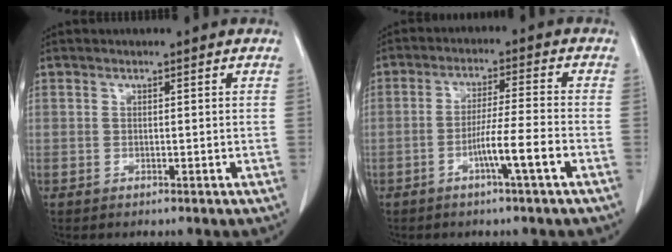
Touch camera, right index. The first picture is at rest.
{"total": 6.6, "force": [-3.0, -0.9, 5.8], "torque": [-0.104, -0.001, -0.054]}